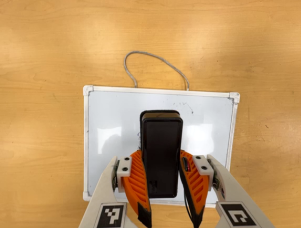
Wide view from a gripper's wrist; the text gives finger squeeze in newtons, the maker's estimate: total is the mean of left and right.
{"total": 8.4, "left": 6.8, "right": 10.0}